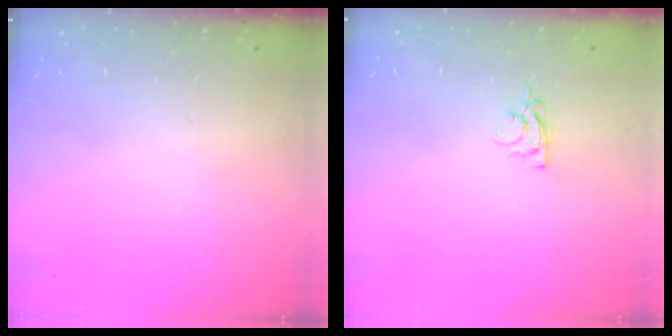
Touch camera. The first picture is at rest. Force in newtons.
{"total": 3.9, "press": 3.9, "slide": 0.4}